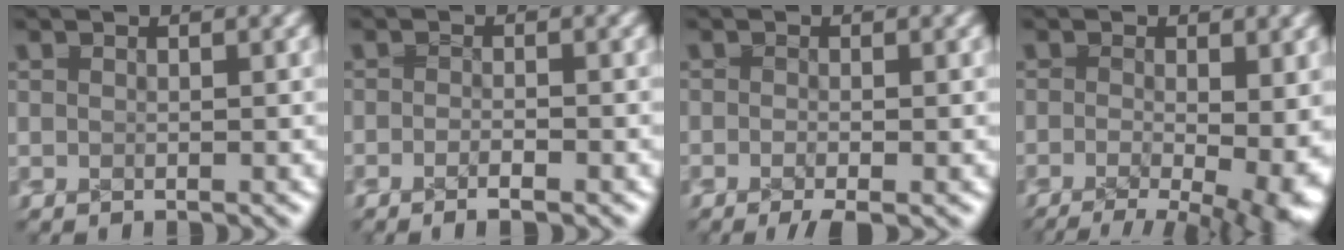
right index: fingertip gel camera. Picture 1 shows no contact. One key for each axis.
{"total": 1.9, "fx": -1.5, "fy": 0.9, "fz": 0.8, "tx": -0.002, "ty": 0.001, "tz": -0.031}
{"total": 2.1, "fx": -1.2, "fy": 1.1, "fz": 1.3, "tx": -0.017, "ty": -0.008, "tz": -0.018}
{"total": 10.6, "fx": -5.1, "fy": 5.2, "fz": 7.7, "tx": -0.093, "ty": -0.056, "tz": -0.054}